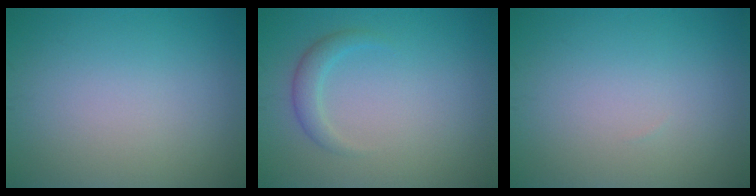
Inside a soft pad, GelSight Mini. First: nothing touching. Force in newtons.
{"total": 1.8, "press": 1.8, "slide": 0.1}
{"total": 0.0}